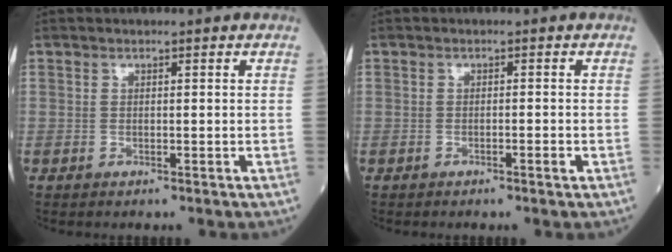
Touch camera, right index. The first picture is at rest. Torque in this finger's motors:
{"motor_torque": [-0.10, -0.06, -0.02, 0.00]}